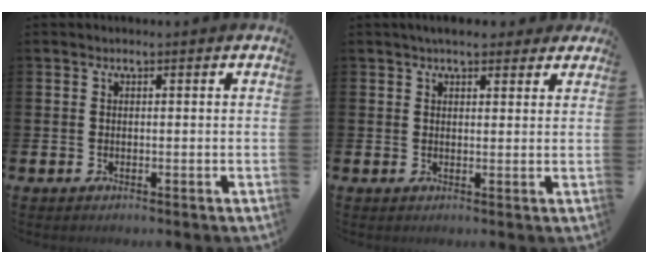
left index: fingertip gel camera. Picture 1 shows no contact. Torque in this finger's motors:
{"motor_torque": [0.11, -0.28, -0.46, 0.11]}